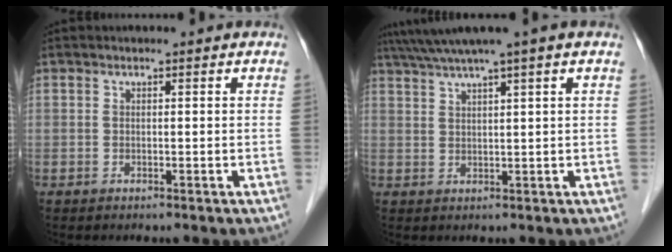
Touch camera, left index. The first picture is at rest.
{"total": 6.2, "force": [4.5, -1.1, 4.1], "torque": [-0.074, 0.031, 0.078]}